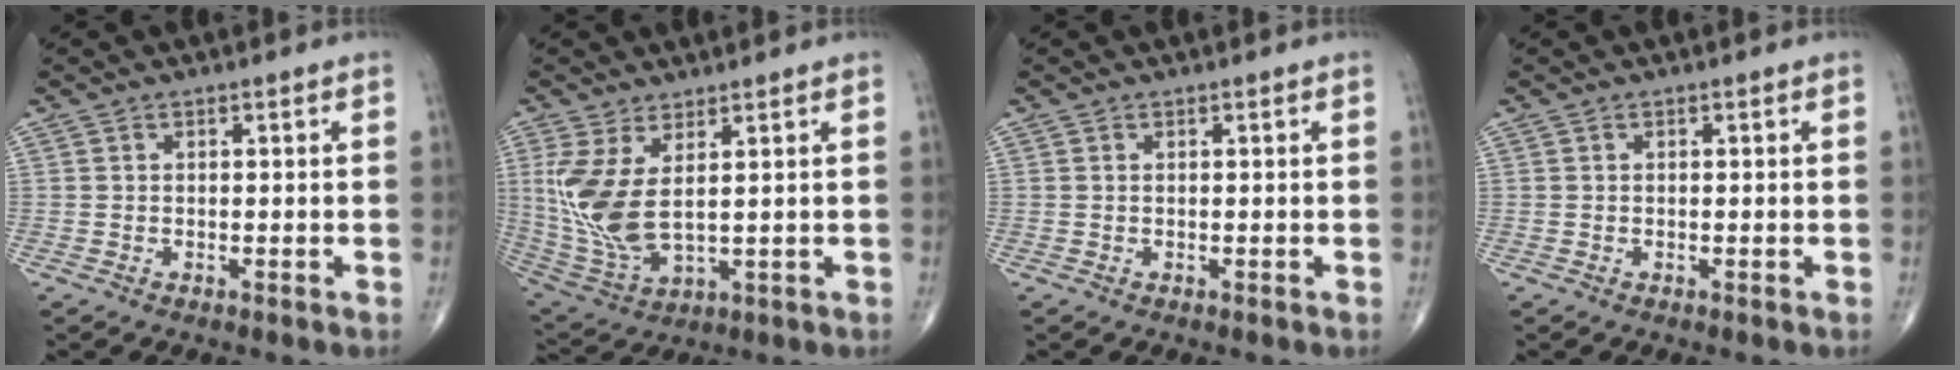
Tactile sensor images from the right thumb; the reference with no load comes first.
{"total": 11.6, "force": [2.6, 4.9, 10.2], "torque": [-0.234, -0.023, 0.069]}
{"total": 0.0}
{"total": 0.0}